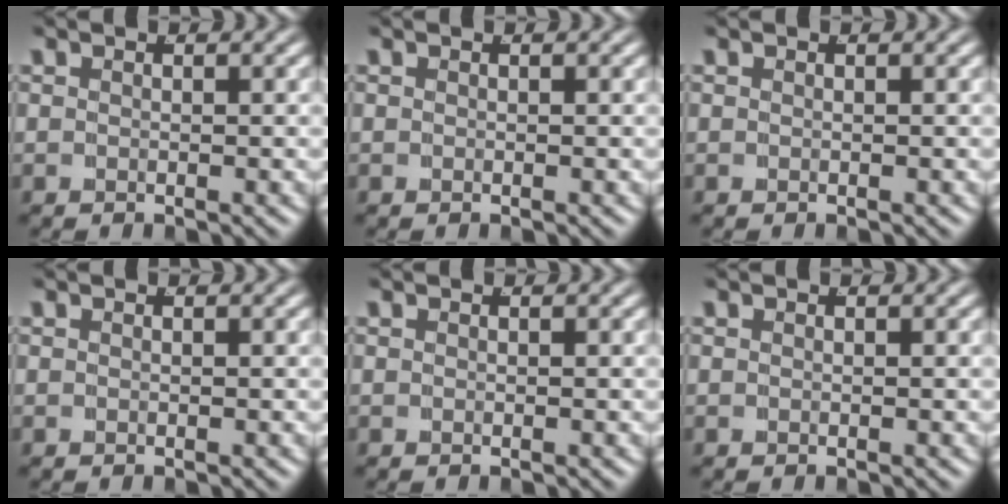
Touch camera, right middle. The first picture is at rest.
{"total": 0.0}
{"total": 0.0}
{"total": 0.0}
{"total": 0.0}
{"total": 0.0}